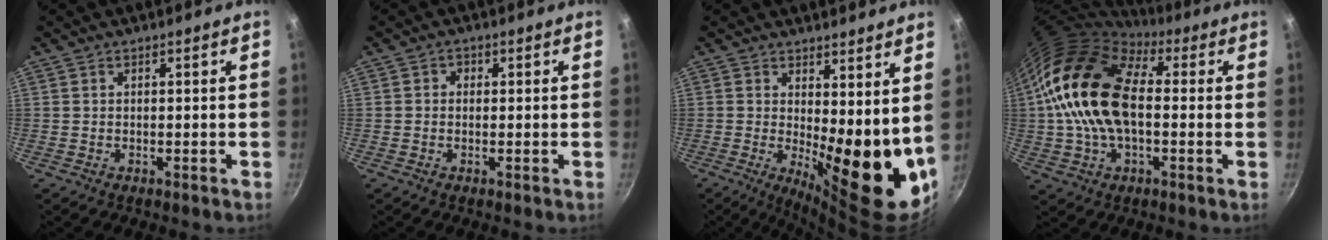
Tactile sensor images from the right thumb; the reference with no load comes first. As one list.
[{"total": 1.4, "force": [0.1, 1.3, 0.6], "torque": [-0.004, 0.002, -0.003]}, {"total": 14.6, "force": [2.2, 5.6, 13.3], "torque": [-0.149, -0.037, 0.042]}, {"total": 18.6, "force": [1.4, 11.3, 14.7], "torque": [-0.249, 0.020, 0.011]}]